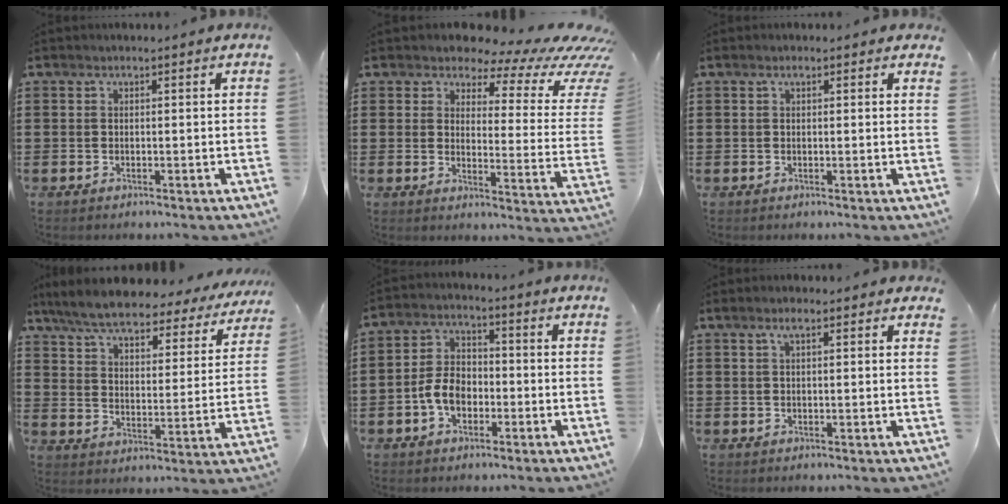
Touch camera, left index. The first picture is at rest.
{"total": 6.6, "force": [5.3, 2.2, 3.2], "torque": [-0.068, -0.041, 0.086]}
{"total": 1.1, "force": [0.6, 0.4, 0.9], "torque": [-0.018, 0.003, 0.011]}
{"total": 7.1, "force": [6.5, 1.0, 2.9], "torque": [-0.086, -0.037, 0.111]}
{"total": 5.9, "force": [-2.0, 3.8, 4.0], "torque": [-0.101, 0.004, -0.045]}
{"total": 2.5, "force": [1.5, 0.6, 1.9], "torque": [-0.040, 0.003, 0.026]}